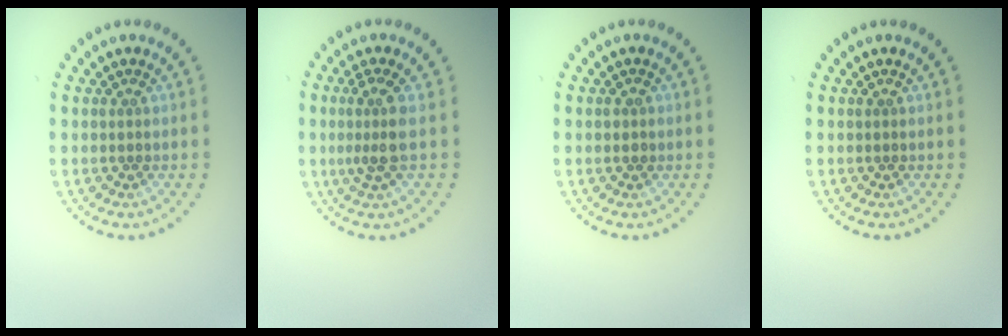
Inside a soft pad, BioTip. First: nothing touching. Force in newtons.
{"total": 2.6, "press": 2.0, "slide": 1.6}
{"total": 0.9, "press": 0.9, "slide": 0.1}
{"total": 0.0}